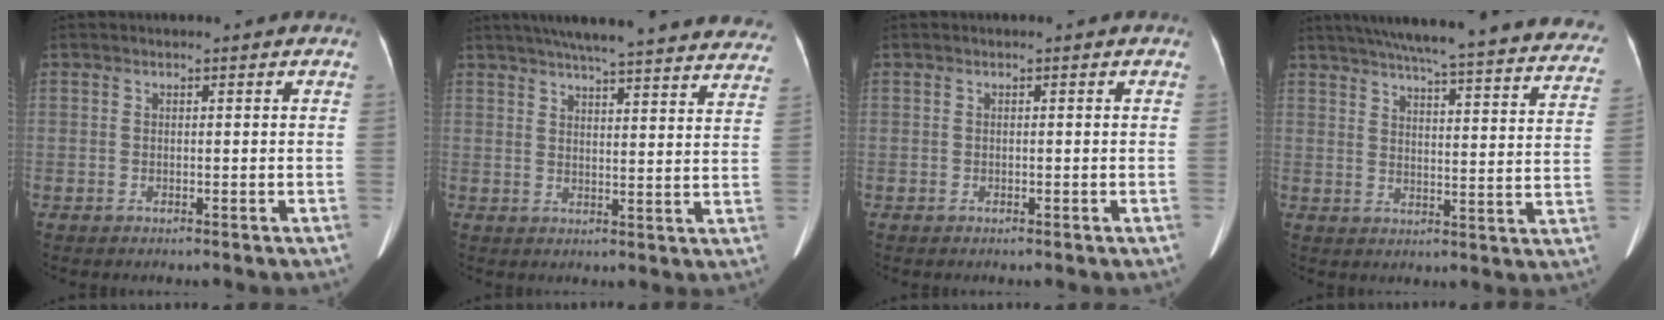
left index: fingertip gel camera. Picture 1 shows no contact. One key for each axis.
{"total": 30.1, "fx": 26.8, "fy": 3.4, "fz": 13.3, "tx": -0.196, "ty": -0.030, "tz": 0.319}
{"total": 0.0}
{"total": 34.5, "fx": 30.8, "fy": 3.5, "fz": 15.1, "tx": -0.202, "ty": -0.058, "tz": 0.367}